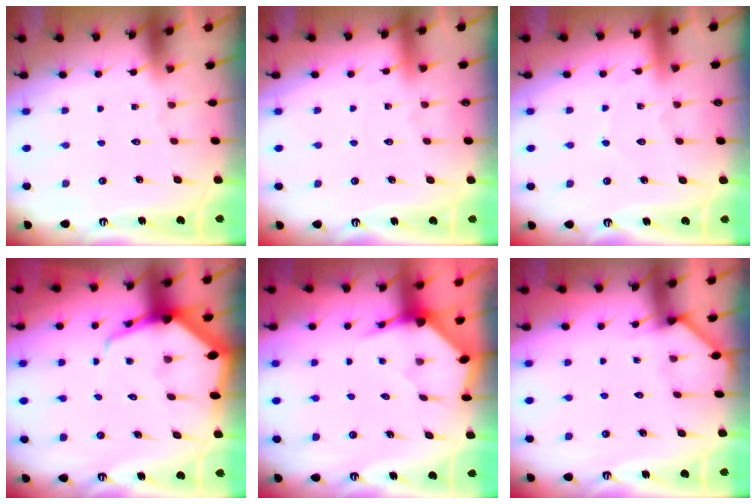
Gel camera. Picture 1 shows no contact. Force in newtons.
{"total": 2.5, "press": 2.5, "slide": 0.3}
{"total": 3.3, "press": 3.3, "slide": 0.2}
{"total": 7.2, "press": 7.1, "slide": 0.8}
{"total": 3.5, "press": 3.5, "slide": 0.4}
{"total": 3.0, "press": 3.0, "slide": 0.2}